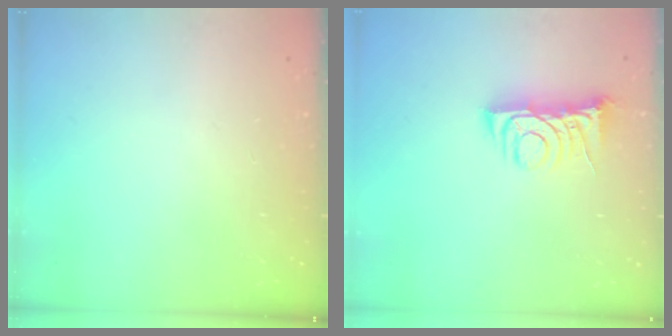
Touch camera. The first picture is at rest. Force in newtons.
{"total": 7.1, "press": 7.0, "slide": 1.0}